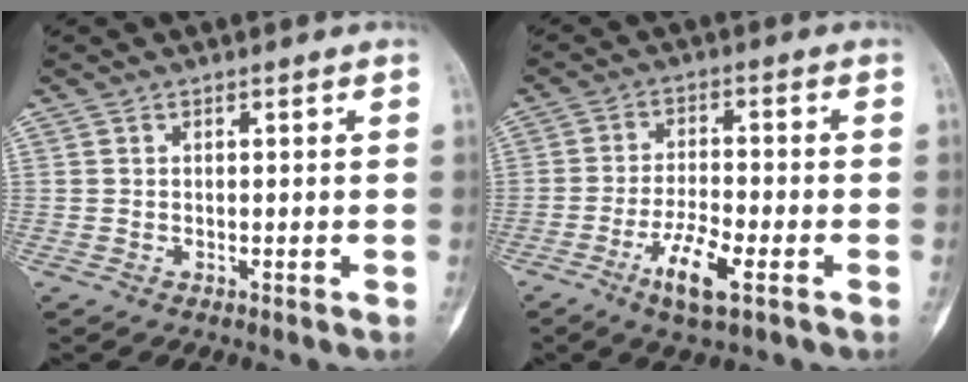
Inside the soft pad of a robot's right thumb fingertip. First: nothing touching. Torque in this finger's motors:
{"motor_torque": [0.03, 0.19, 0.81, -0.33, 0.19]}